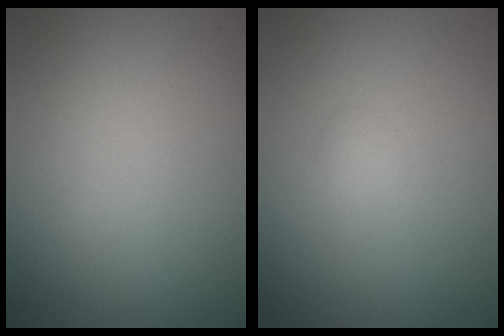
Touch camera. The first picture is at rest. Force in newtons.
{"total": 0.7, "press": 0.7, "slide": 0.0}